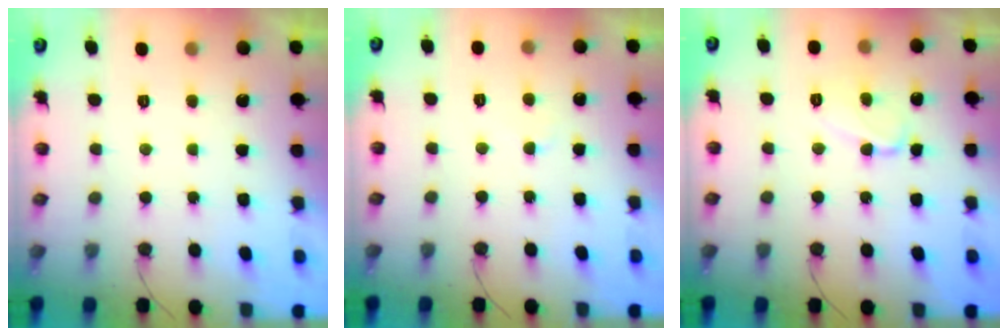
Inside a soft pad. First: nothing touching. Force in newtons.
{"total": 2.4, "press": 2.4, "slide": 0.2}
{"total": 7.2, "press": 7.2, "slide": 0.7}